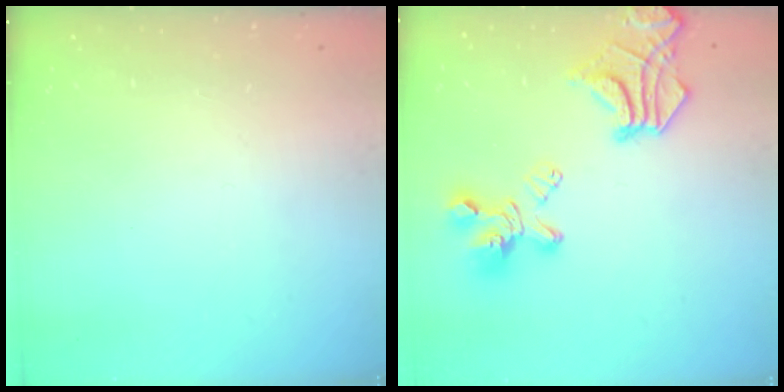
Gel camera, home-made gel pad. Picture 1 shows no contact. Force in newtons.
{"total": 12.9, "press": 12.7, "slide": 2.6}